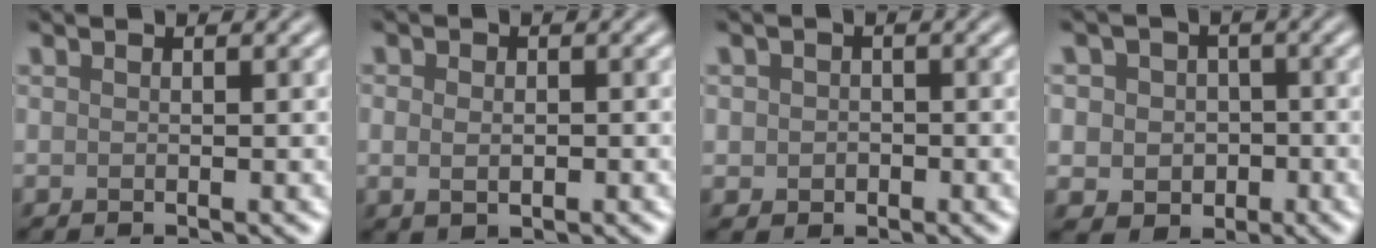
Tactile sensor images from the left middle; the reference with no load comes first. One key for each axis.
{"total": 1.9, "fx": 0.0, "fy": 1.4, "fz": 1.3, "tx": -0.020, "ty": -0.002, "tz": 0.004}
{"total": 1.7, "fx": -0.1, "fy": 1.6, "fz": 0.6, "tx": -0.004, "ty": -0.004, "tz": -0.006}
{"total": 5.0, "fx": 0.1, "fy": 4.6, "fz": 2.1, "tx": -0.022, "ty": 0.020, "tz": -0.020}